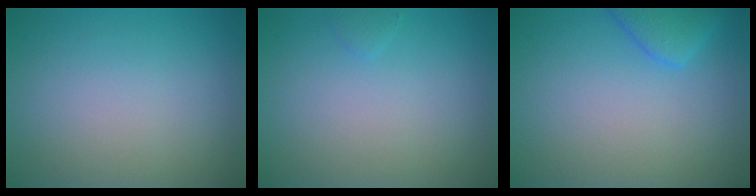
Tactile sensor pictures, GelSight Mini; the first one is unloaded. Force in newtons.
{"total": 0.5, "press": 0.5, "slide": 0.0}
{"total": 2.5, "press": 2.5, "slide": 0.4}